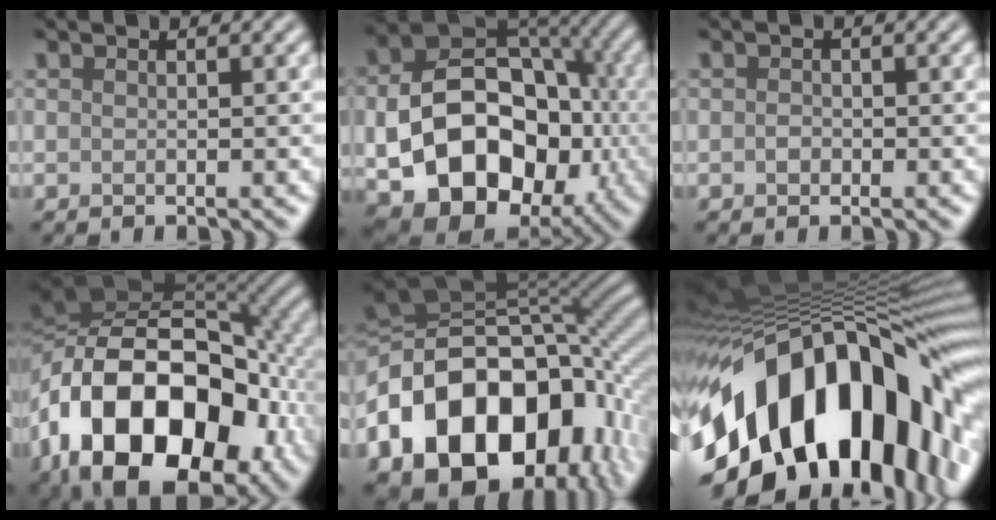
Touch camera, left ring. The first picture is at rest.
{"total": 15.2, "force": [-3.4, 10.9, 10.1], "torque": [-0.161, -0.035, -0.043]}
{"total": 0.7, "force": [-0.2, 0.6, 0.4], "torque": [-0.007, -0.003, -0.005]}
{"total": 19.0, "force": [-6.1, 12.4, 12.9], "torque": [-0.229, 0.003, -0.103]}
{"total": 18.4, "force": [-6.2, 13.0, 11.4], "torque": [-0.201, -0.004, -0.101]}
{"total": 20.0, "force": [-6.2, 10.6, 15.7], "torque": [-0.250, -0.011, -0.105]}